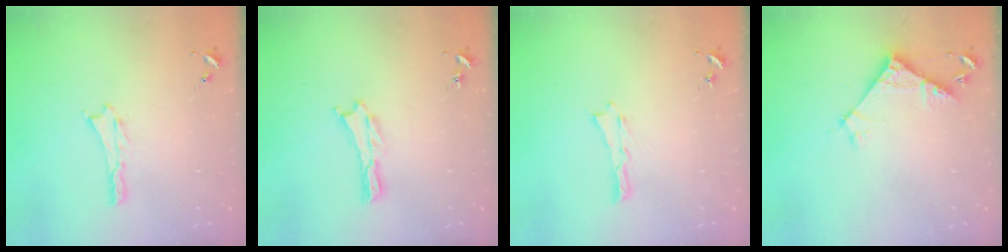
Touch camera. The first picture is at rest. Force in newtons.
{"total": 0.0}
{"total": 0.0}
{"total": 5.8, "press": 5.8, "slide": 0.2}